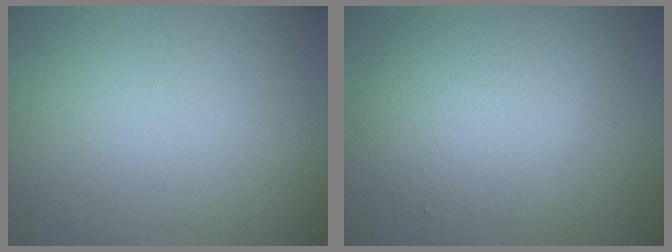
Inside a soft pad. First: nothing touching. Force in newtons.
{"total": 4.7, "press": 4.7, "slide": 0.1}